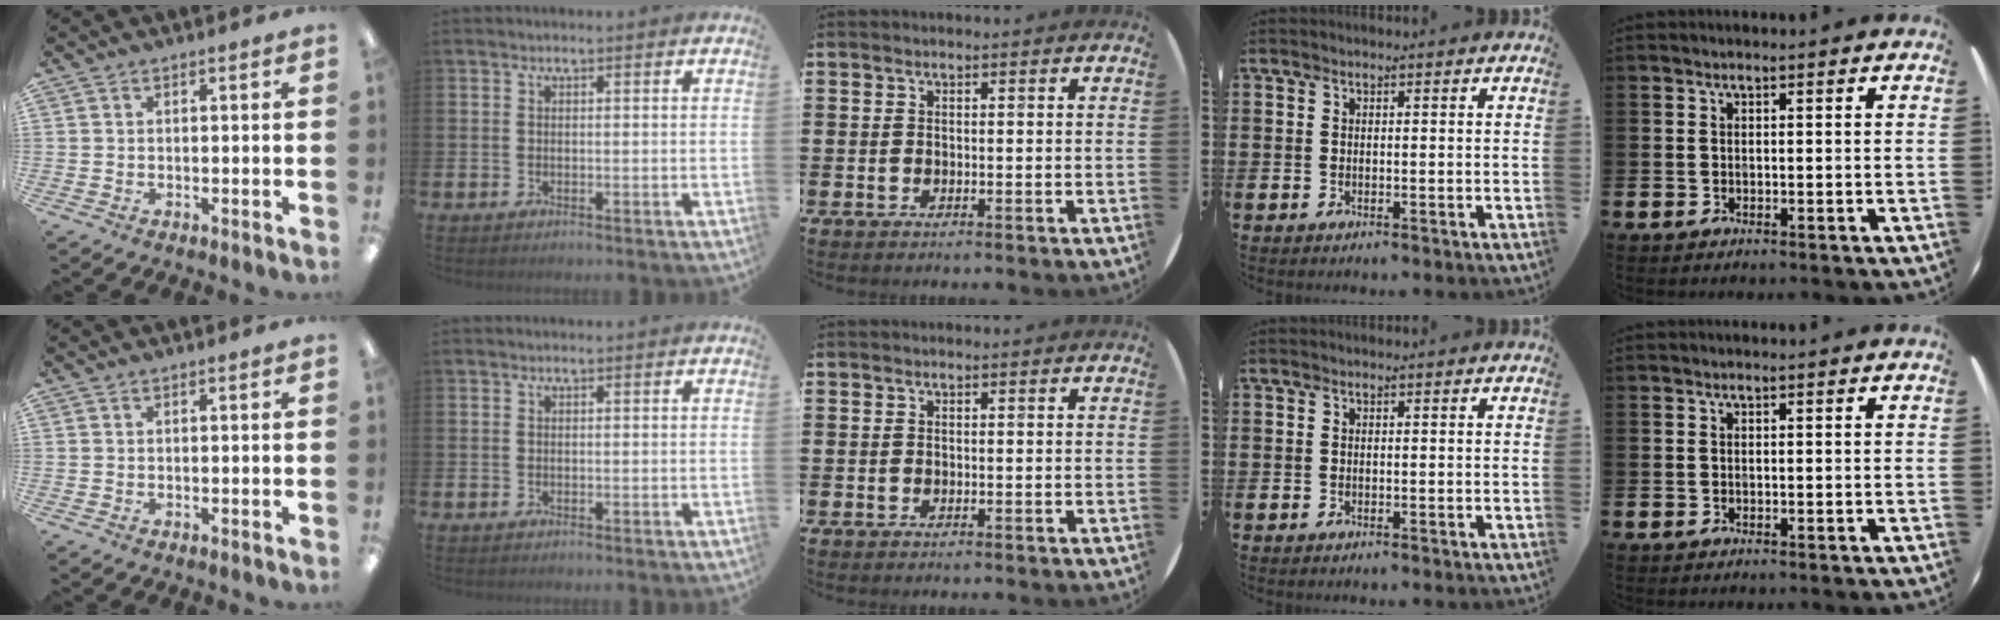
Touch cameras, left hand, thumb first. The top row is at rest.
{}